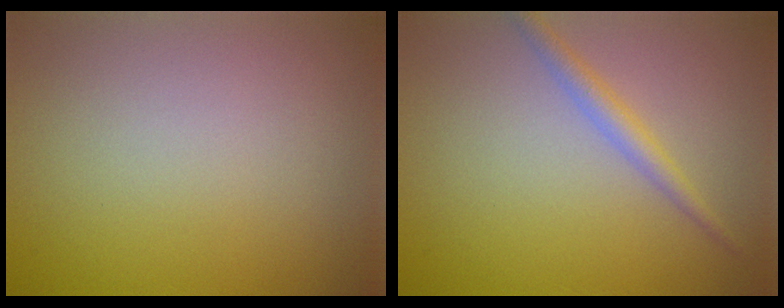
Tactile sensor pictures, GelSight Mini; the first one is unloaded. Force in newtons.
{"total": 1.9, "press": 1.9, "slide": 0.0}